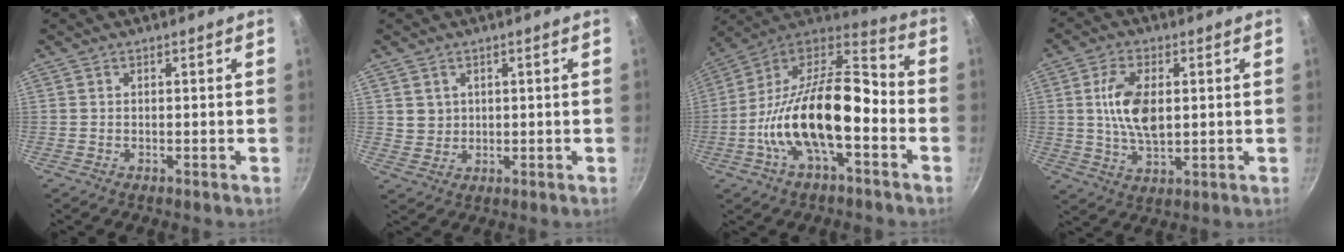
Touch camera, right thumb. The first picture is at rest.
{"total": 3.2, "force": [1.1, 2.9, 0.8], "torque": [0.005, 0.005, 0.027]}
{"total": 22.7, "force": [-5.7, 10.3, 19.5], "torque": [-0.338, 0.047, -0.120]}
{"total": 10.2, "force": [1.5, 5.4, 8.5], "torque": [-0.150, -0.005, 0.029]}